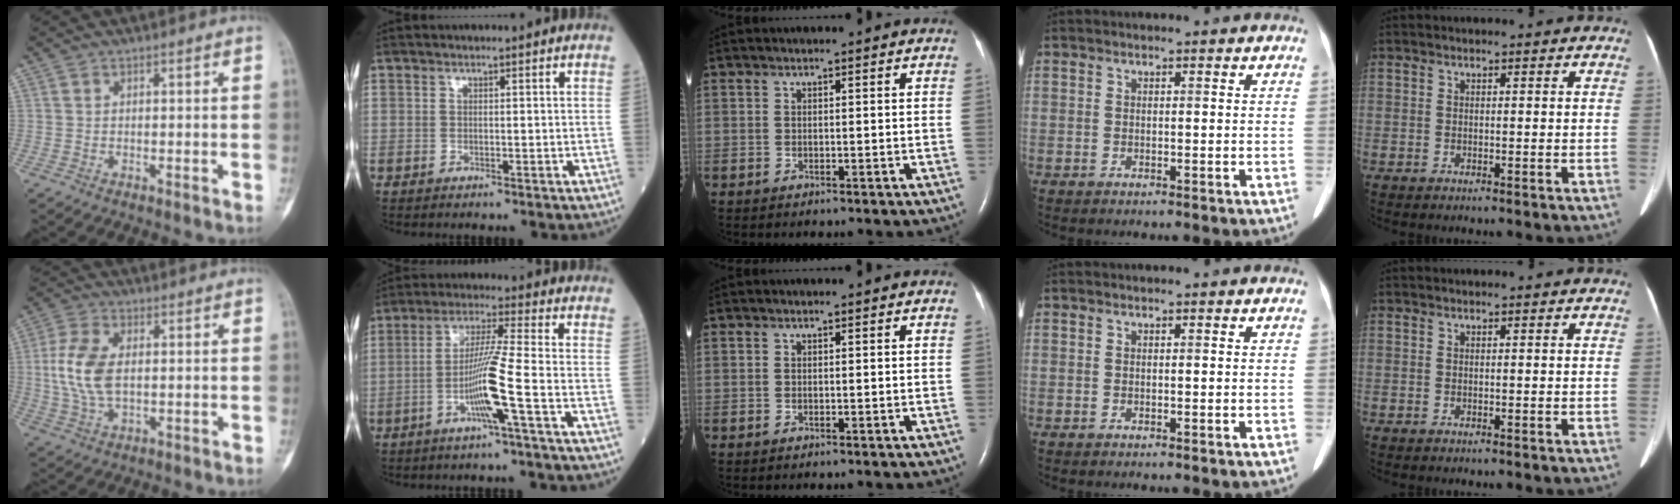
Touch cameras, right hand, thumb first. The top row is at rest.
{"thumb": {"total": 9.9, "force": [0.5, 5.5, 8.2], "torque": [-0.186, 0.003, 0.012]}, "index": {"total": 8.7, "force": [-3.2, -1.8, 7.9], "torque": [-0.156, -0.002, -0.063]}}